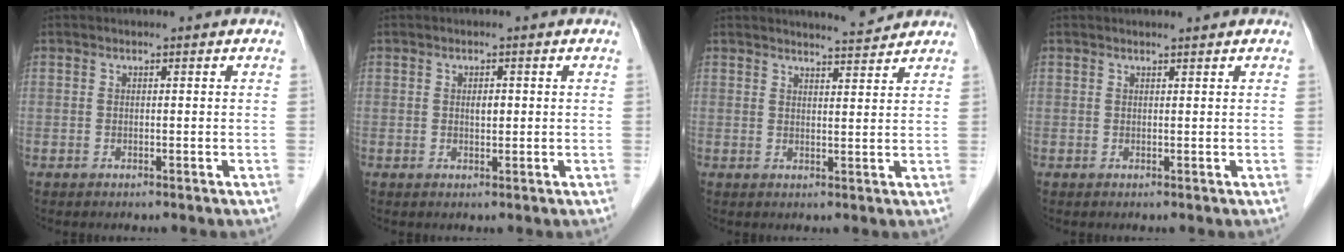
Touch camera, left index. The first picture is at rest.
{"total": 1.3, "force": [-0.2, 0.6, 1.1], "torque": [-0.017, -0.005, -0.004]}
{"total": 3.6, "force": [3.6, -0.2, 0.2], "torque": [-0.013, -0.009, 0.048]}
{"total": 0.9, "force": [0.8, -0.1, 0.4], "torque": [-0.006, 0.000, 0.013]}